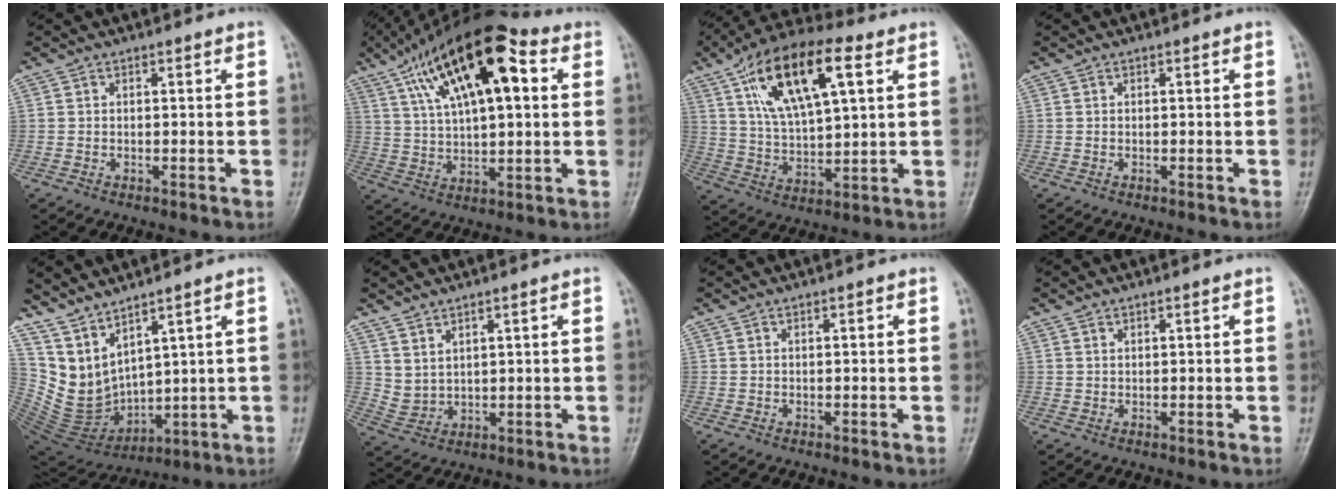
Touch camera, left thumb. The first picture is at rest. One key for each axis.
{"total": 20.0, "fx": 7.5, "fy": 8.4, "fz": 16.6, "tx": -0.266, "ty": 0.011, "tz": 0.121}
{"total": 17.8, "fx": 7.5, "fy": 7.1, "fz": 14.4, "tx": -0.242, "ty": -0.004, "tz": 0.134}
{"total": 0.0}
{"total": 10.6, "fx": 7.8, "fy": 4.5, "fz": 5.5, "tx": -0.085, "ty": -0.056, "tz": 0.190}
{"total": 3.9, "fx": 2.9, "fy": 2.1, "fz": 1.5, "tx": -0.015, "ty": -0.029, "tz": 0.067}
{"total": 0.0}
{"total": 0.5, "fx": 0.5, "fy": 0.2, "fz": 0.1, "tx": -0.002, "ty": -0.004, "tz": 0.008}